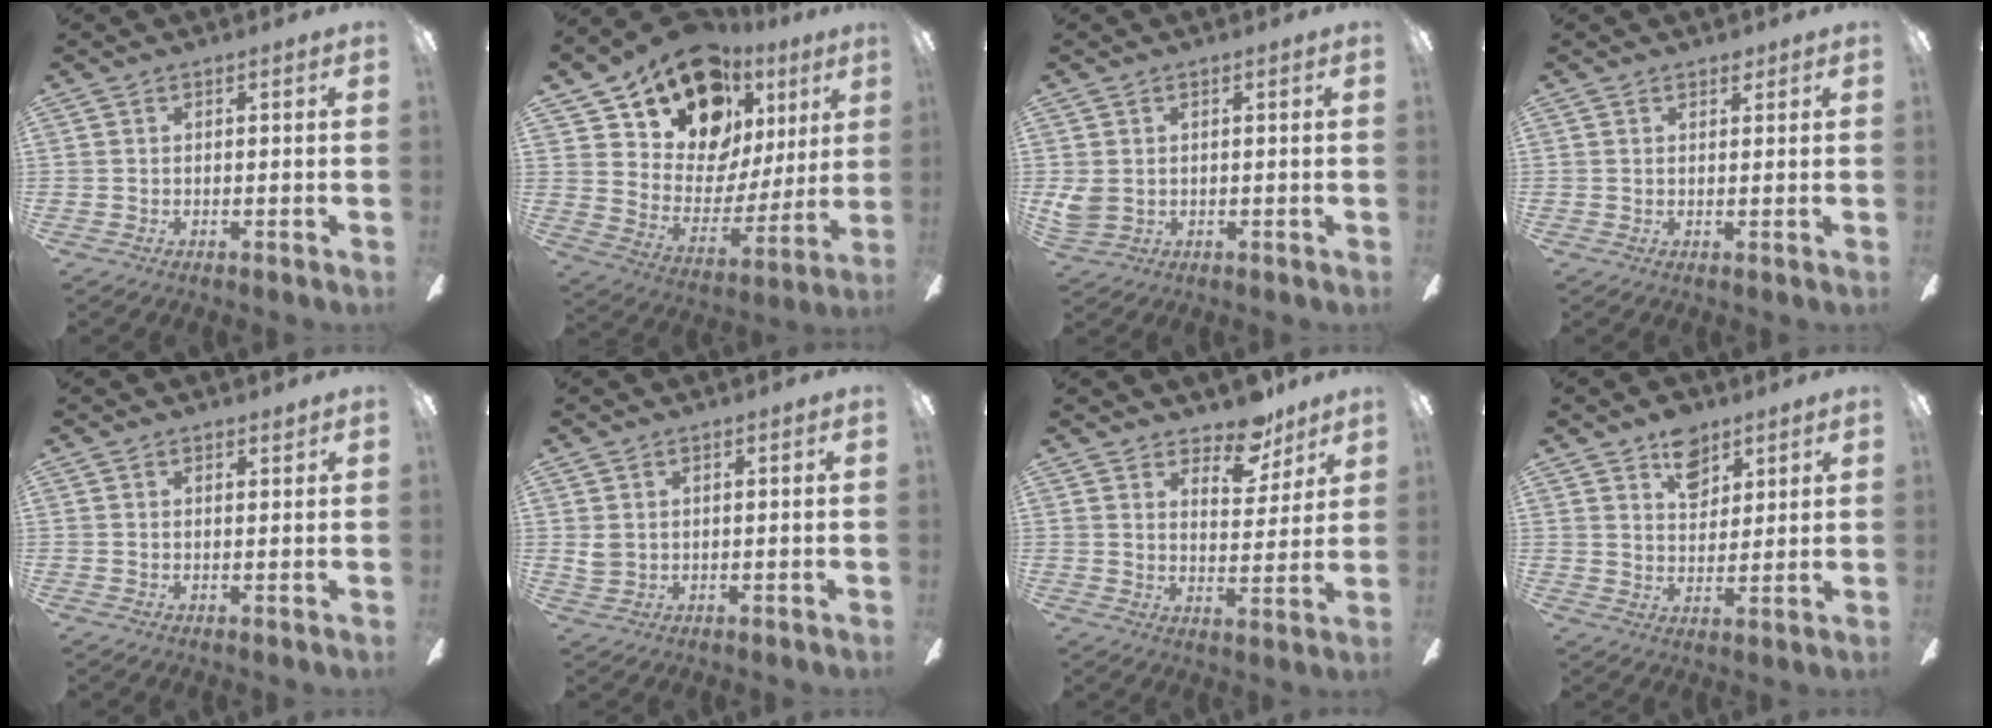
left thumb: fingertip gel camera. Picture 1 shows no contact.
{"total": 19.0, "force": [12.9, 11.2, 8.4], "torque": [-0.160, -0.077, 0.242]}
{"total": 3.7, "force": [0.8, 3.0, 1.9], "torque": [-0.035, 0.001, 0.015]}
{"total": 2.0, "force": [1.5, 1.2, 0.5], "torque": [0.005, -0.003, 0.024]}
{"total": 1.5, "force": [1.4, 0.6, 0.4], "torque": [0.008, -0.008, 0.022]}
{"total": 2.8, "force": [1.2, 2.2, 1.2], "torque": [-0.016, 0.001, 0.022]}
{"total": 9.8, "force": [7.7, 4.7, 3.7], "torque": [-0.045, -0.044, 0.136]}
{"total": 8.7, "force": [5.6, 5.5, 3.7], "torque": [-0.042, -0.019, 0.099]}